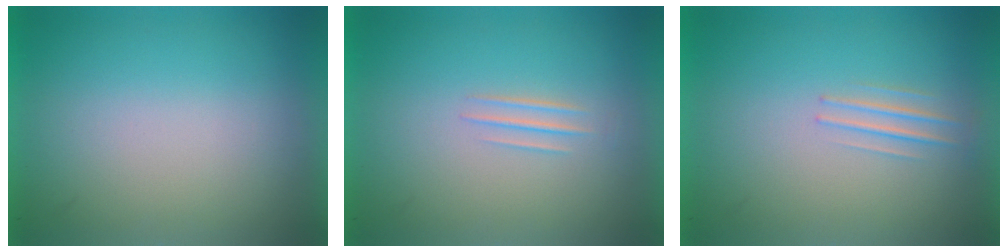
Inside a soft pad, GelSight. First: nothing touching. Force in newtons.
{"total": 1.0}
{"total": 1.3}